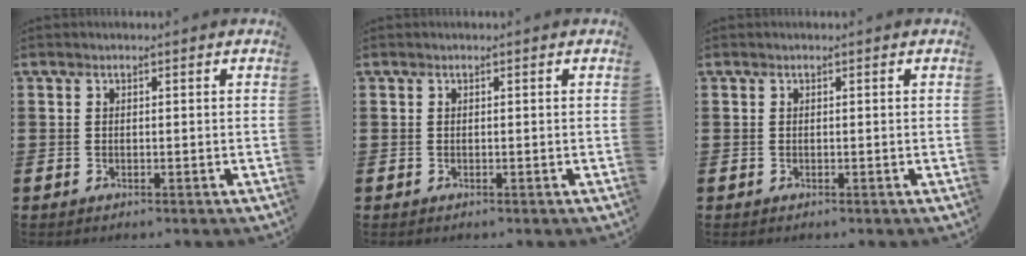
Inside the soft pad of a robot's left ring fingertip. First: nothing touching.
{"total": 0.0}
{"total": 0.0}